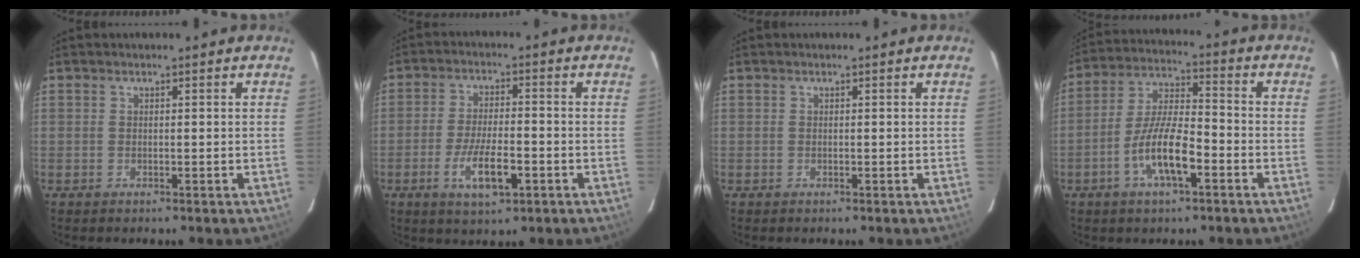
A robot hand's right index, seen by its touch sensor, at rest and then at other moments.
{"total": 8.7, "force": [-3.6, 2.7, 7.5], "torque": [-0.151, -0.012, -0.061]}
{"total": 0.0}
{"total": 10.9, "force": [-4.7, 3.0, 9.3], "torque": [-0.190, -0.001, -0.088]}